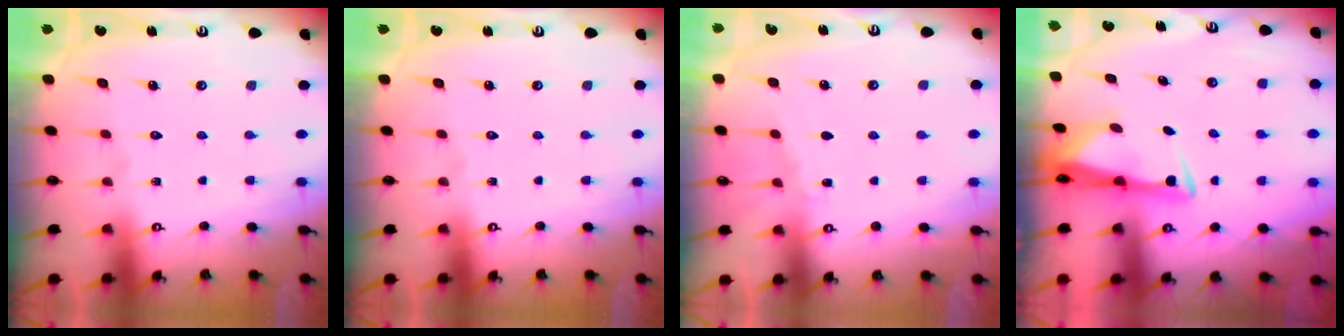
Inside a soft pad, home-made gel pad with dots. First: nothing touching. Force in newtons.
{"total": 0.0}
{"total": 3.1, "press": 3.1, "slide": 0.4}
{"total": 2.9, "press": 2.8, "slide": 0.9}